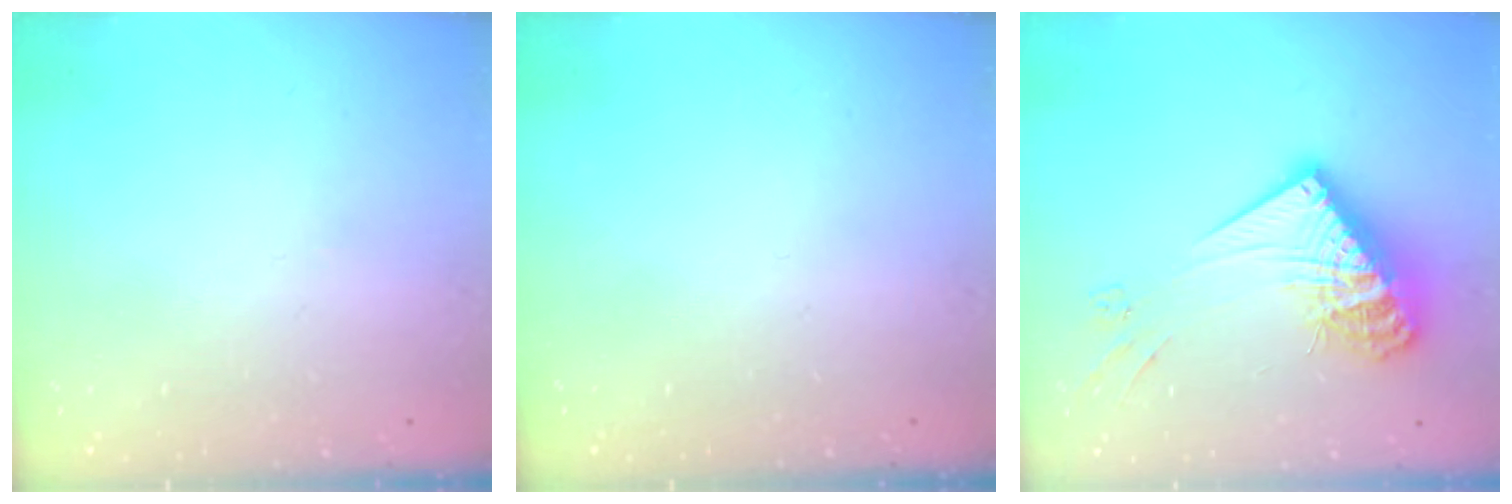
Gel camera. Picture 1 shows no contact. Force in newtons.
{"total": 0.0}
{"total": 19.1, "press": 19.0, "slide": 2.3}